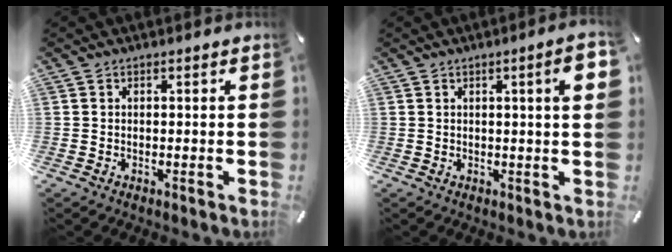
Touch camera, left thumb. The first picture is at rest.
{"total": 5.8, "force": [1.3, 0.5, 5.6], "torque": [-0.088, -0.006, 0.016]}